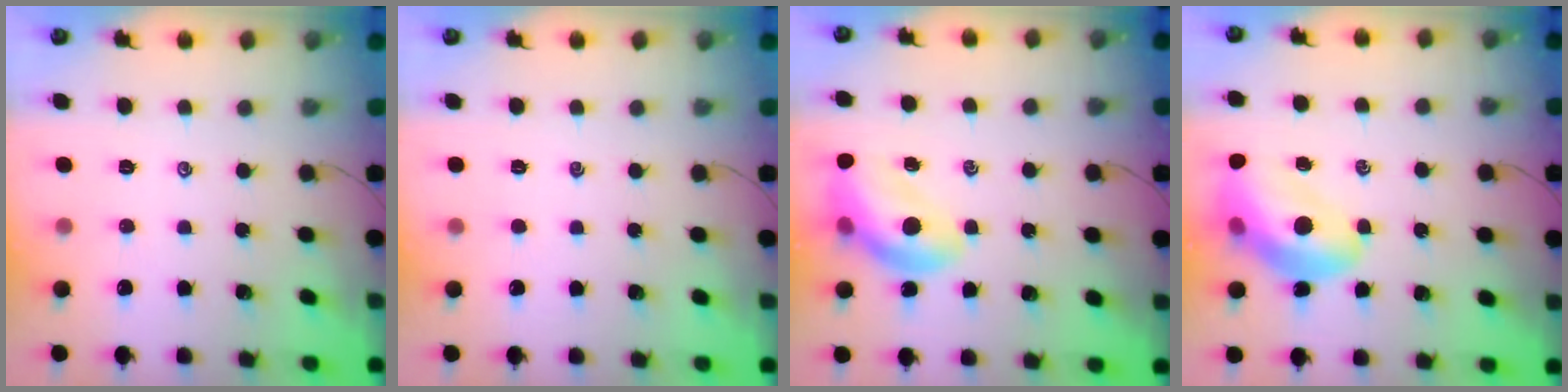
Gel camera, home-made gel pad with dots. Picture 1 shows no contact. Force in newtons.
{"total": 0.0}
{"total": 12.2, "press": 11.8, "slide": 3.3}
{"total": 13.5, "press": 13.0, "slide": 3.7}